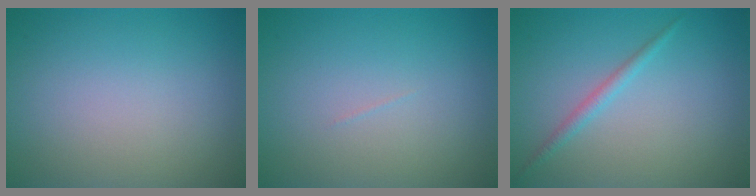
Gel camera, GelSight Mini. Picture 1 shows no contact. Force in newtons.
{"total": 0.0}
{"total": 1.3, "press": 1.3, "slide": 0.0}